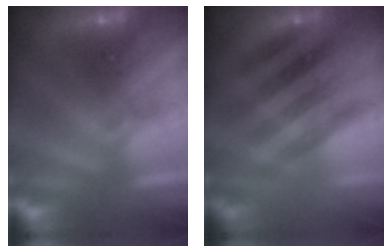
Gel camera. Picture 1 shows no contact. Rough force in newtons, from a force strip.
{"total": 2.3}